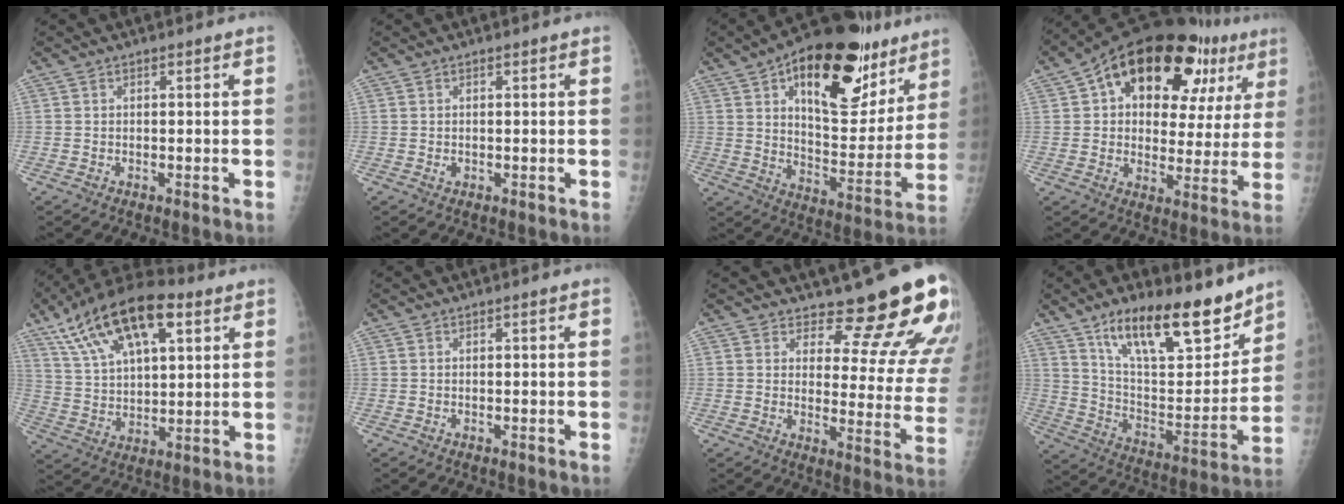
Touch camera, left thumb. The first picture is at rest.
{"total": 0.9, "force": [0.1, 0.8, 0.4], "torque": [-0.004, 0.000, 0.003]}
{"total": 27.7, "force": [15.2, 13.0, 19.2], "torque": [-0.242, -0.036, 0.232]}
{"total": 24.6, "force": [11.1, 13.9, 17.1], "torque": [-0.202, 0.019, 0.163]}
{"total": 20.5, "force": [10.5, 9.4, 14.9], "torque": [-0.249, -0.006, 0.188]}
{"total": 0.0}
{"total": 15.0, "force": [13.0, 4.1, 6.3], "torque": [-0.035, -0.126, 0.151]}
{"total": 22.8, "force": [15.8, 7.8, 14.5], "torque": [-0.187, -0.071, 0.268]}